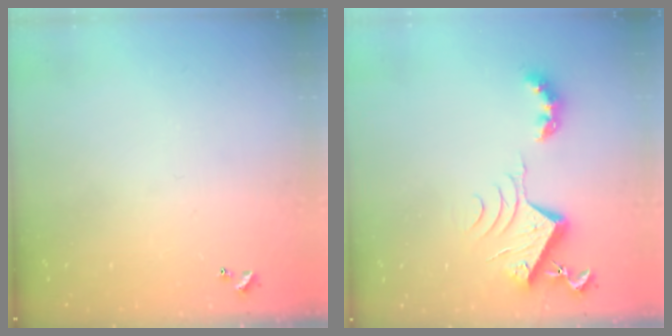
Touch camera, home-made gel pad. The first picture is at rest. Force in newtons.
{"total": 8.0, "press": 8.0, "slide": 0.8}